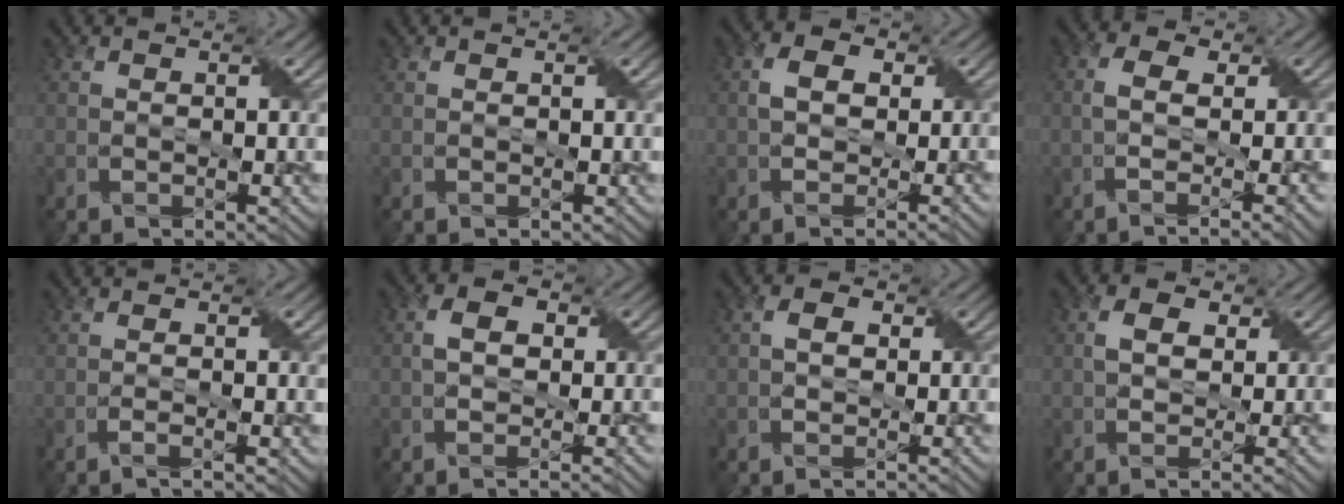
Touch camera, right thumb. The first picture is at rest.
{"total": 0.0}
{"total": 3.7, "force": [-0.3, 2.3, 2.9], "torque": [-0.050, 0.000, -0.010]}
{"total": 5.1, "force": [-1.1, 1.7, 4.7], "torque": [-0.074, 0.000, -0.025]}
{"total": 1.7, "force": [-1.1, 0.2, 1.3], "torque": [-0.013, 0.004, -0.034]}
{"total": 3.6, "force": [-1.1, 1.7, 3.0], "torque": [-0.052, 0.000, -0.023]}
{"total": 2.4, "force": [-0.9, 1.3, 1.8], "torque": [-0.031, 0.004, -0.015]}
{"total": 3.7, "force": [-0.3, 1.7, 3.3], "torque": [-0.053, -0.001, -0.008]}